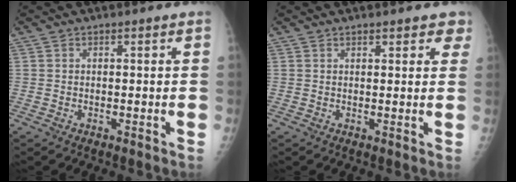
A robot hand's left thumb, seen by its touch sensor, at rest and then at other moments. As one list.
[{"total": 3.4, "force": [2.4, 1.5, 1.8], "torque": [0.006, -0.005, 0.026]}]